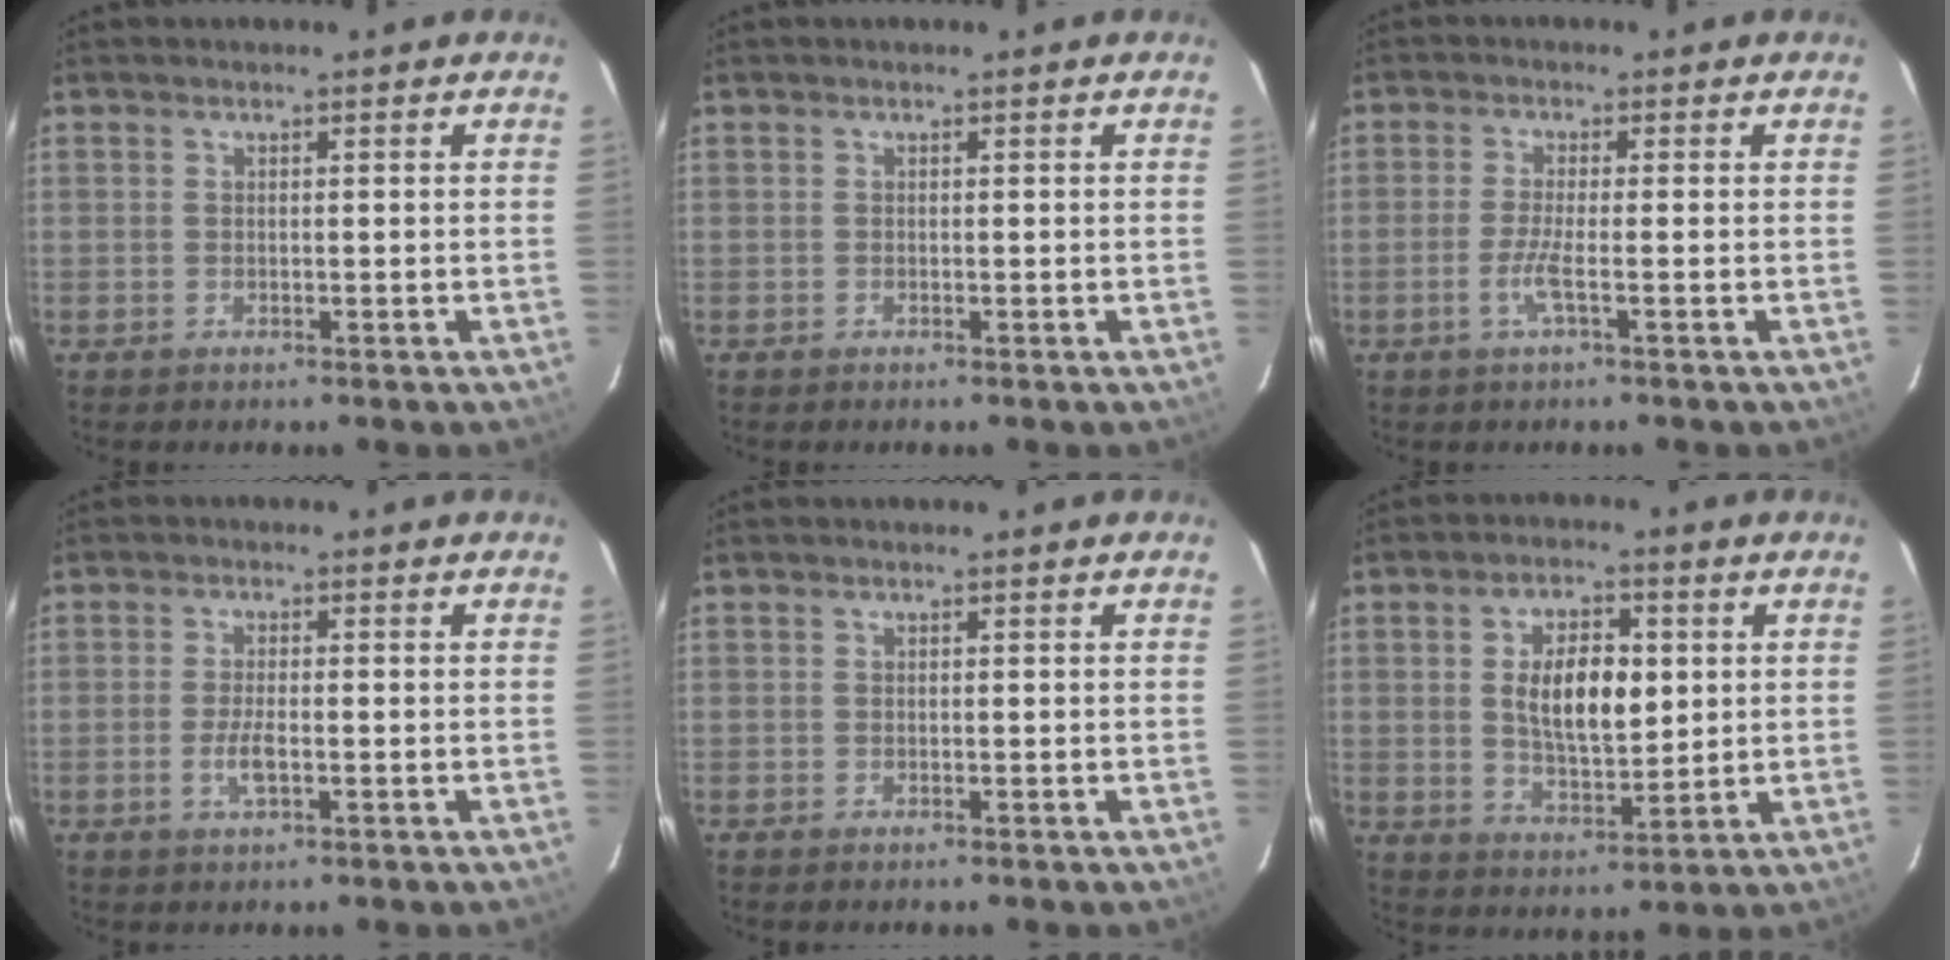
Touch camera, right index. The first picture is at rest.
{"total": 0.0}
{"total": 3.2, "force": [-1.4, -0.4, 2.9], "torque": [-0.067, -0.005, -0.031]}
{"total": 3.4, "force": [-1.1, 1.0, 3.1], "torque": [-0.066, -0.003, -0.022]}
{"total": 0.0}
{"total": 10.4, "force": [1.7, 5.2, 8.8], "torque": [-0.158, 0.009, 0.037]}